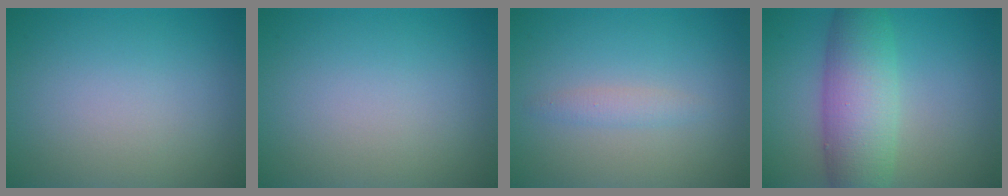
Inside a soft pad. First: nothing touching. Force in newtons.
{"total": 0.0}
{"total": 1.2, "press": 1.2, "slide": 0.0}
{"total": 7.1, "press": 7.1, "slide": 0.2}